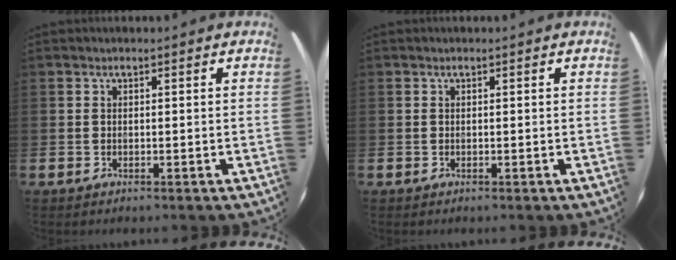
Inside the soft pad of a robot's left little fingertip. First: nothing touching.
{"total": 0.0}